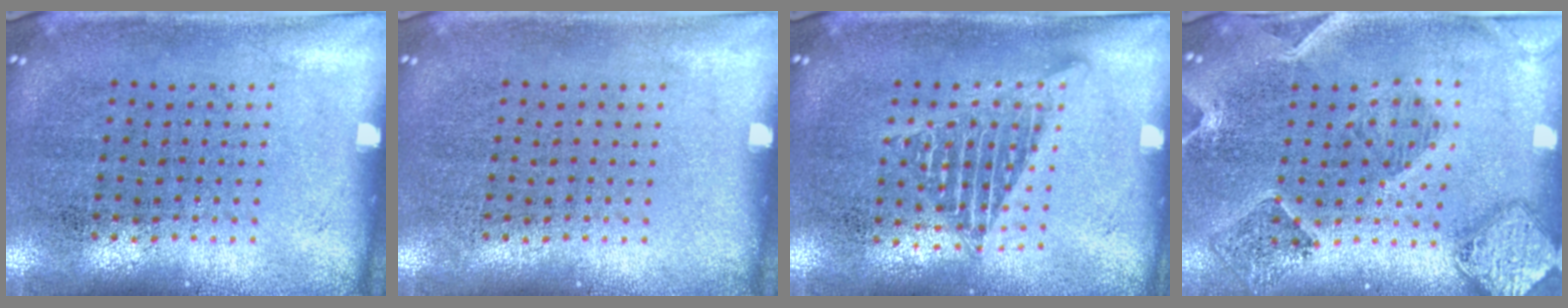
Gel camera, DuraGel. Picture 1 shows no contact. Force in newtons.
{"total": 0.0}
{"total": 1.3, "press": 1.2, "slide": 0.6}
{"total": 1.5, "press": 1.4, "slide": 0.3}